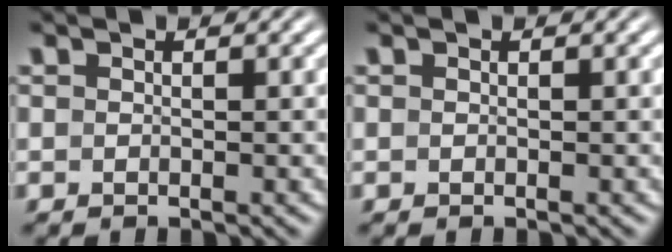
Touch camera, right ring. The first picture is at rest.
{"total": 0.0}